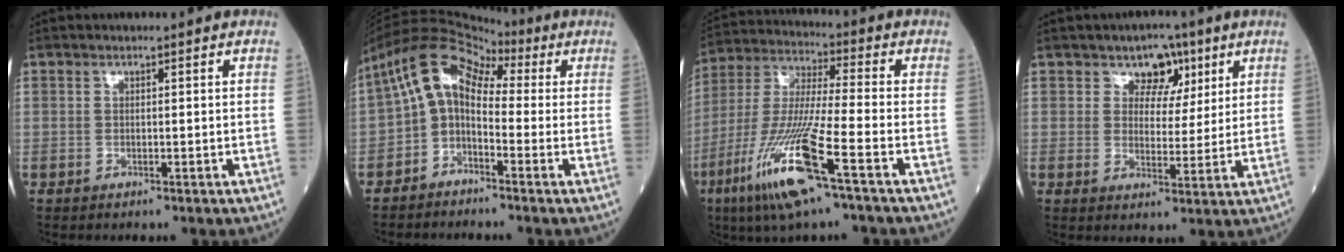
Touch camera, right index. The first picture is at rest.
{"total": 8.8, "force": [0.6, 5.9, 6.5], "torque": [-0.122, 0.048, -0.003]}
{"total": 15.3, "force": [-7.4, 0.2, 13.4], "torque": [-0.284, -0.027, -0.142]}
{"total": 5.6, "force": [3.1, 4.1, 2.3], "torque": [-0.020, 0.007, 0.044]}